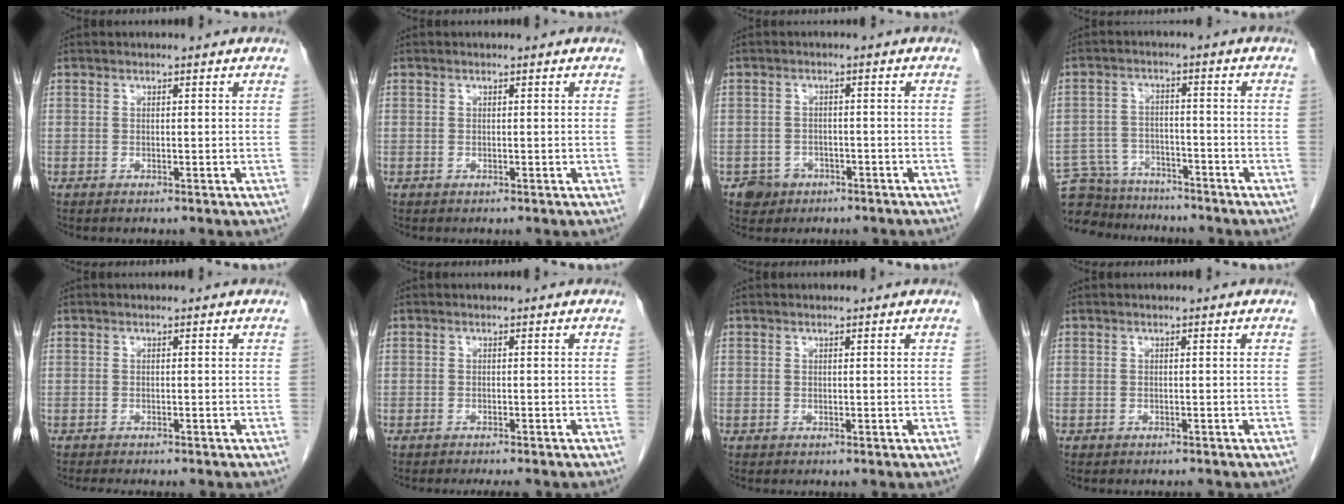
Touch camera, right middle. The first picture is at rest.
{"total": 0.0}
{"total": 3.4, "force": [-2.1, 2.7, 0.3], "torque": [-0.003, 0.011, -0.028]}
{"total": 10.8, "force": [-9.9, 4.2, 1.3], "torque": [-0.030, 0.018, -0.152]}
{"total": 4.7, "force": [-4.1, 0.9, 2.2], "torque": [-0.027, -0.009, -0.053]}
{"total": 4.4, "force": [-3.9, 0.7, 2.1], "torque": [-0.018, -0.005, -0.050]}
{"total": 0.0}
{"total": 0.6, "force": [-0.6, 0.2, 0.1], "torque": [-0.006, 0.000, -0.010]}